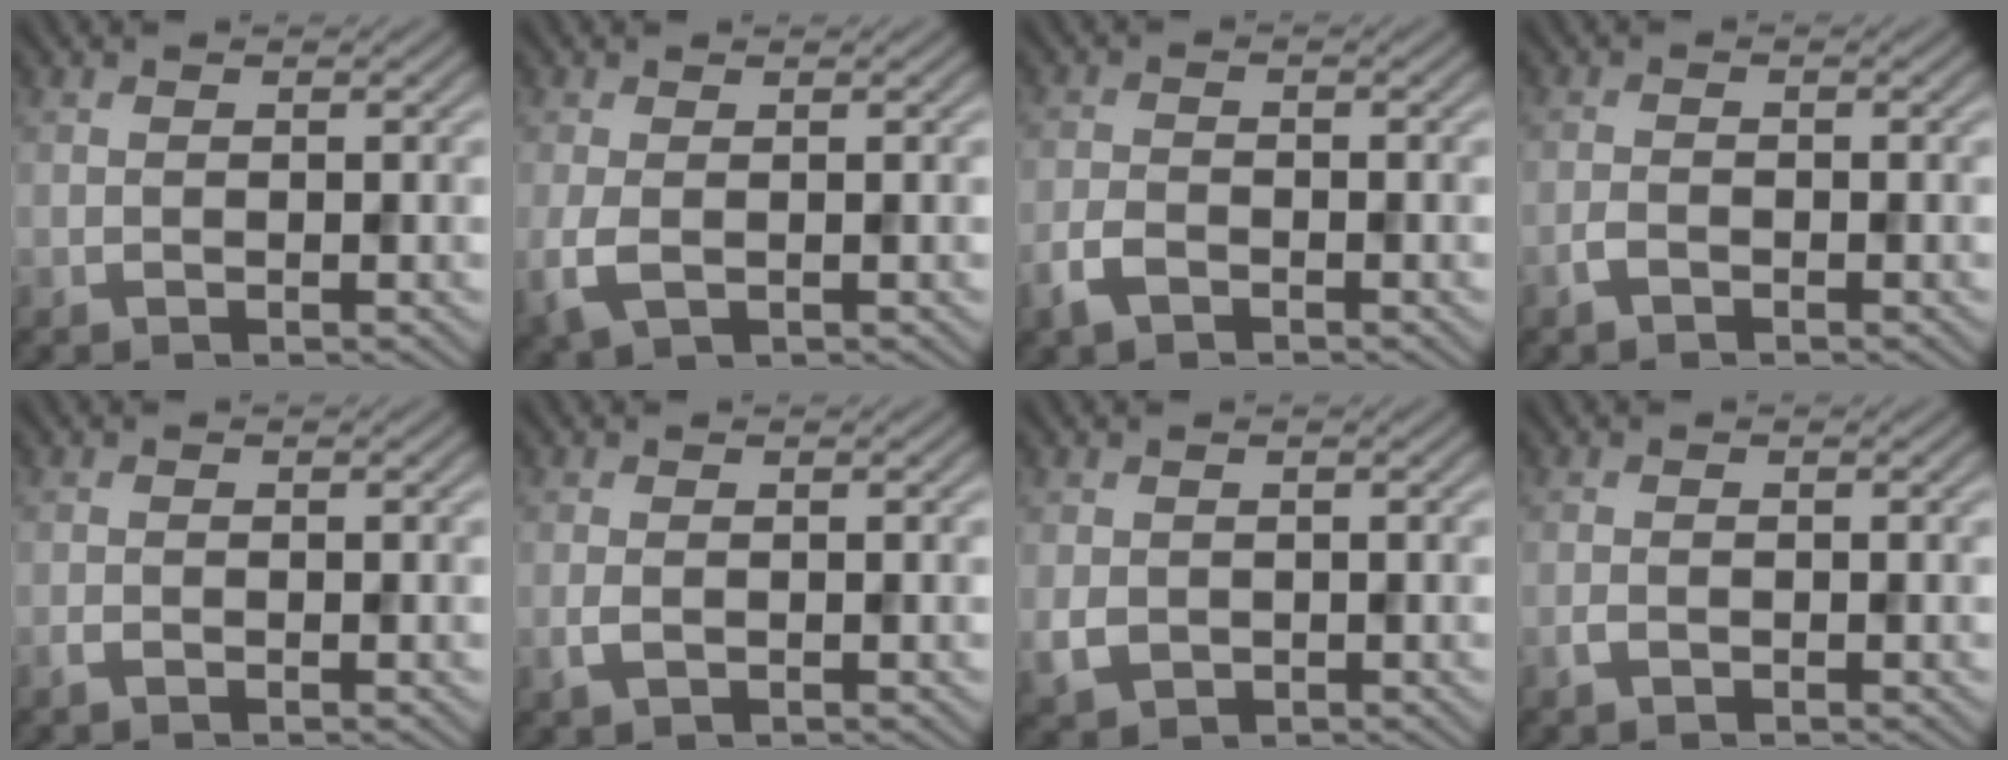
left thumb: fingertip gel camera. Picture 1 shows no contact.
{"total": 2.8, "force": [-0.3, 1.4, 2.4], "torque": [-0.068, -0.007, -0.009]}
{"total": 2.7, "force": [-1.8, 1.3, 1.6], "torque": [-0.038, -0.003, -0.044]}
{"total": 1.2, "force": [-0.9, 0.4, 0.7], "torque": [-0.016, 0.002, -0.022]}
{"total": 0.7, "force": [-0.5, 0.2, 0.5], "torque": [-0.010, -0.001, -0.010]}
{"total": 1.4, "force": [-0.3, 0.6, 1.2], "torque": [-0.030, -0.002, -0.008]}
{"total": 2.3, "force": [-0.2, 1.9, 1.2], "torque": [-0.031, -0.007, -0.003]}
{"total": 0.8, "force": [-0.4, 0.3, 0.6], "torque": [-0.013, 0.001, -0.010]}